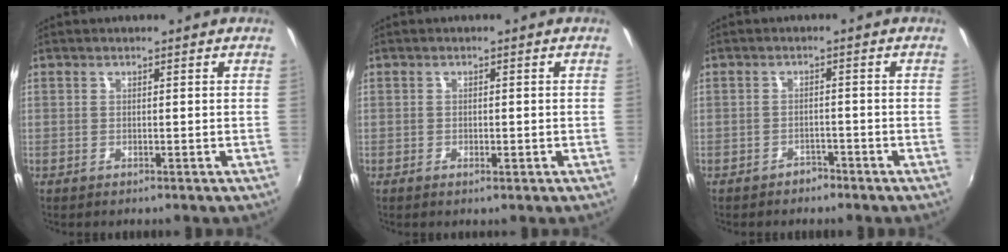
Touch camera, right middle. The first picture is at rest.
{"total": 1.3, "force": [-0.6, 0.7, 0.8], "torque": [-0.013, -0.003, -0.012]}
{"total": 2.4, "force": [-2.0, 1.2, 0.4], "torque": [-0.012, 0.001, -0.029]}